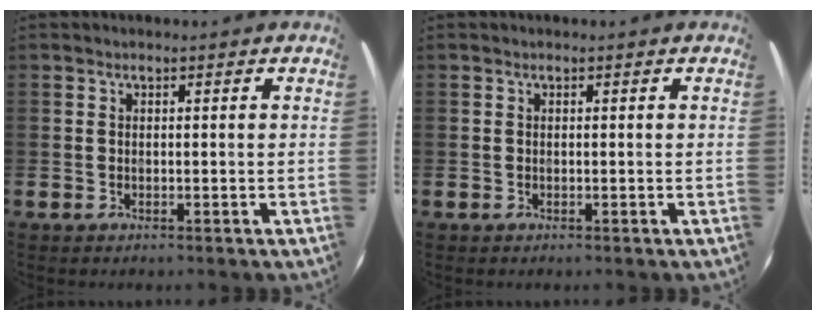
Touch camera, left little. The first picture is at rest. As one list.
[{"total": 0.0}]